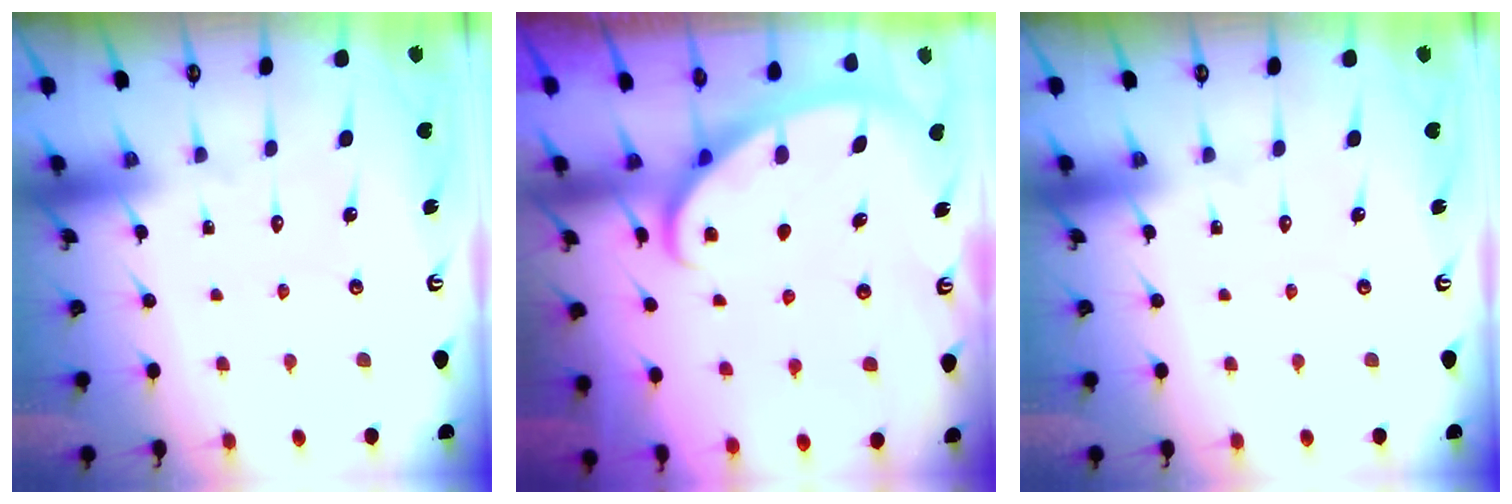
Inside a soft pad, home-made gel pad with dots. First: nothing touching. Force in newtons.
{"total": 2.8, "press": 2.8, "slide": 0.4}
{"total": 0.0}